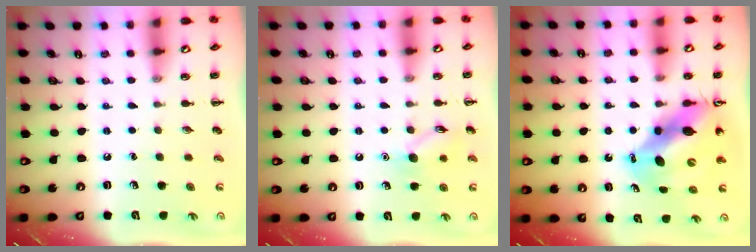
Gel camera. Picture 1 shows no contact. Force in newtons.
{"total": 9.1, "press": 9.1, "slide": 0.7}
{"total": 12.4, "press": 11.7, "slide": 3.9}